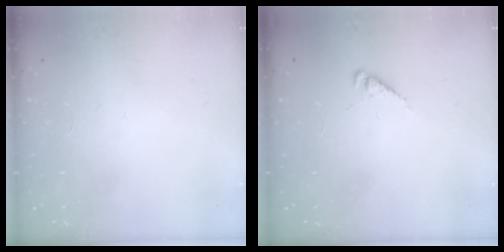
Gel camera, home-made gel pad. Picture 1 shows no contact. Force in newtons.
{"total": 2.0, "press": 1.9, "slide": 0.3}